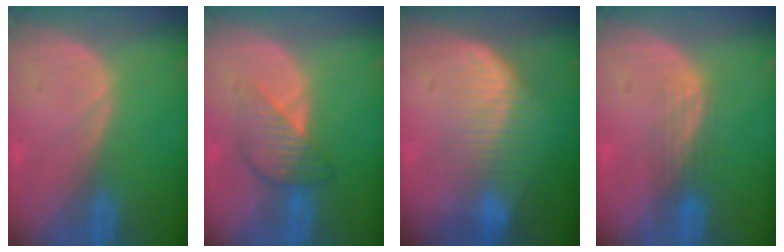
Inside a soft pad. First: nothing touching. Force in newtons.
{"total": 5.0, "press": 5.0, "slide": 0.1}
{"total": 6.9, "press": 6.5, "slide": 2.4}
{"total": 2.9, "press": 2.7, "slide": 1.1}